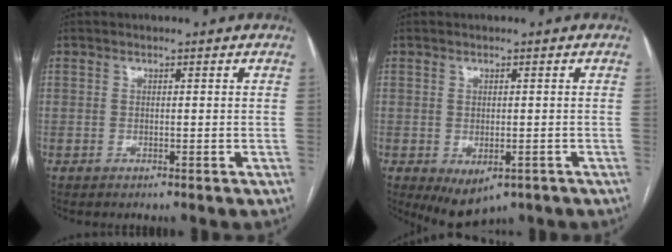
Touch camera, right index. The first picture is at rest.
{"total": 5.3, "force": [-2.4, 3.0, 3.5], "torque": [-0.051, -0.008, -0.022]}